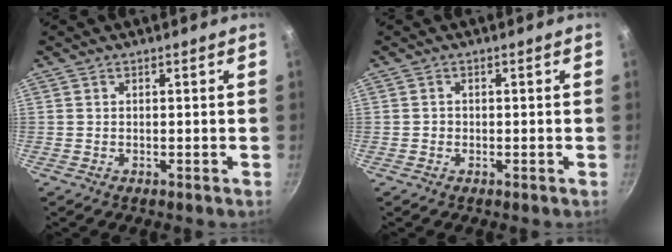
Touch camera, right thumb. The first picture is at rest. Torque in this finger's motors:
{"motor_torque": [0.01, 0.23, 0.25, 0.32, 0.03]}